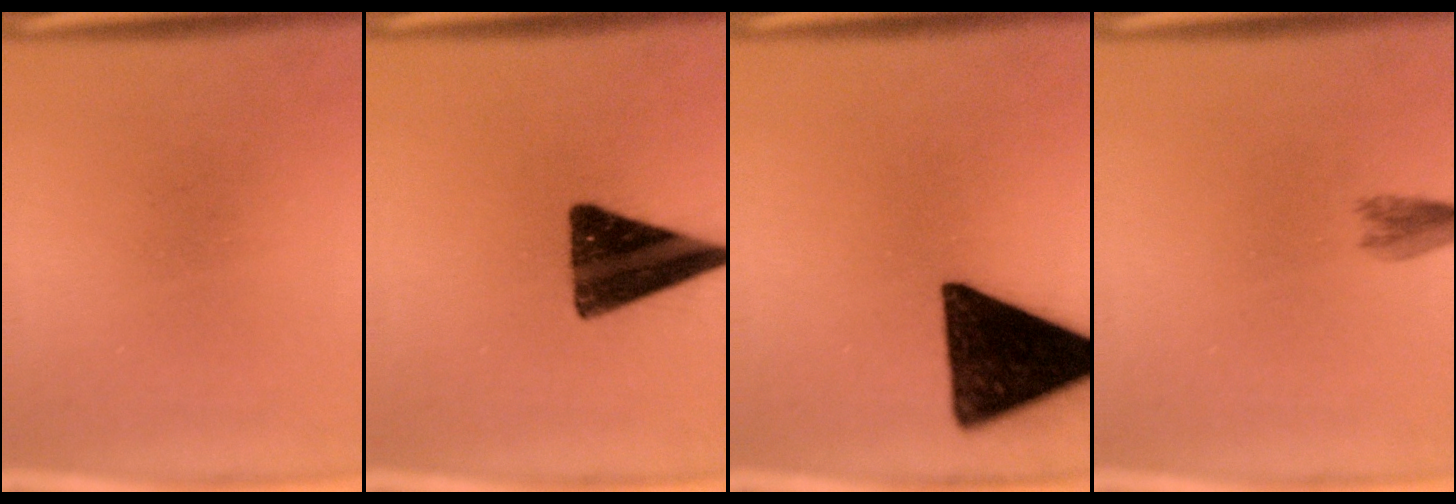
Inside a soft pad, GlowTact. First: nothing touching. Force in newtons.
{"total": 15.2}
{"total": 17.6}
{"total": 2.3}